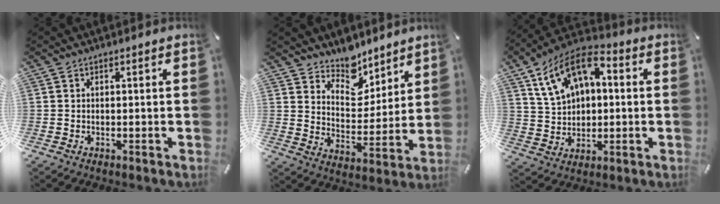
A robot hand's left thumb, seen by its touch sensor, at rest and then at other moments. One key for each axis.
{"total": 9.3, "fx": 7.8, "fy": 5.0, "fz": 0.2, "tx": -0.012, "ty": -0.084, "tz": 0.147}
{"total": 13.1, "fx": 5.2, "fy": 9.5, "fz": 7.4, "tx": -0.150, "ty": -0.008, "tz": 0.099}